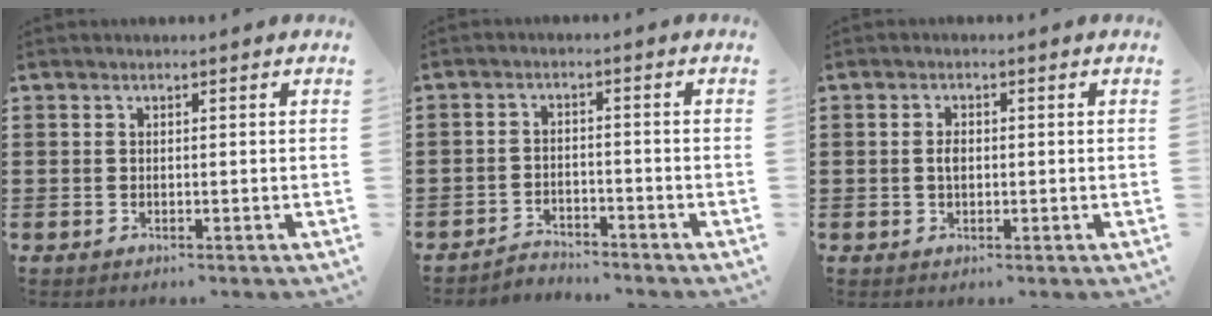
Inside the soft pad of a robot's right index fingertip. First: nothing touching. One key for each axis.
{"total": 2.9, "fx": -2.9, "fy": 0.3, "fz": -0.2, "tx": -0.006, "ty": -0.001, "tz": -0.063}
{"total": 1.6, "fx": 0.1, "fy": 0.7, "fz": 1.4, "tx": -0.028, "ty": 0.004, "tz": 0.001}